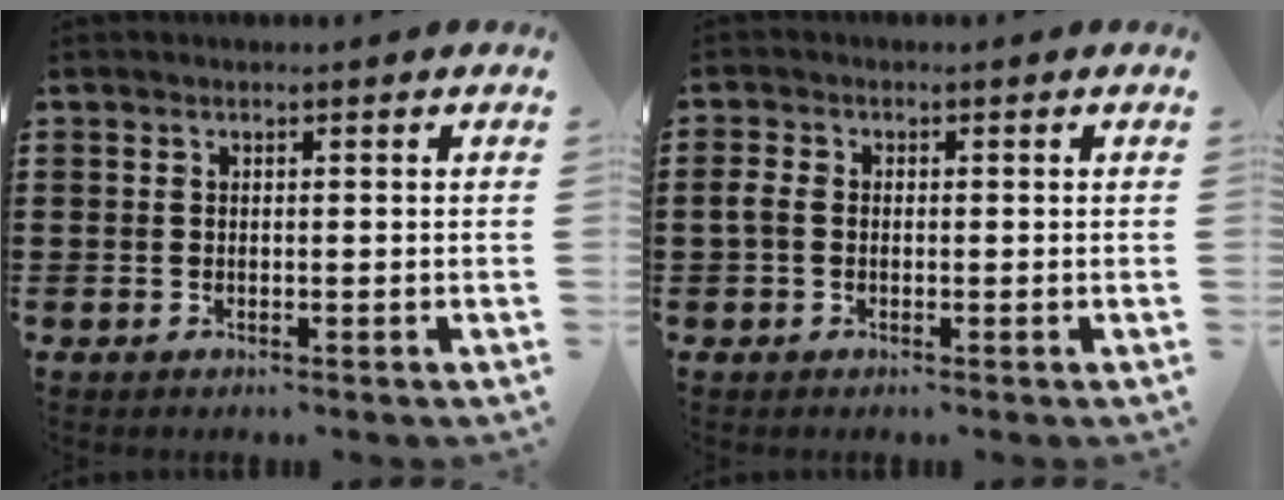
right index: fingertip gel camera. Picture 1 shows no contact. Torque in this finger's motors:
{"motor_torque": [0.09, -0.07, 0.07, 0.04]}